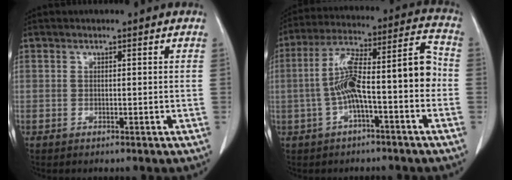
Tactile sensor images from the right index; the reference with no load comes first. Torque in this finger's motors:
{"motor_torque": [0.73, 0.06, 0.42, 0.16]}